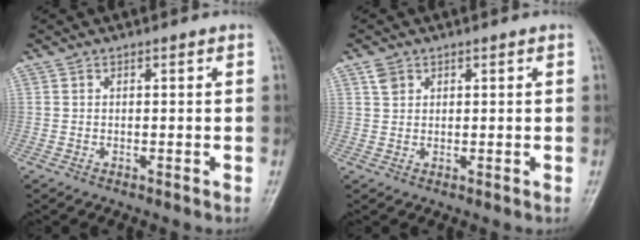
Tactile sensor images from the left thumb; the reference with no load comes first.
{"total": 2.2, "force": [1.2, 1.6, 0.9], "torque": [-0.010, 0.000, 0.023]}